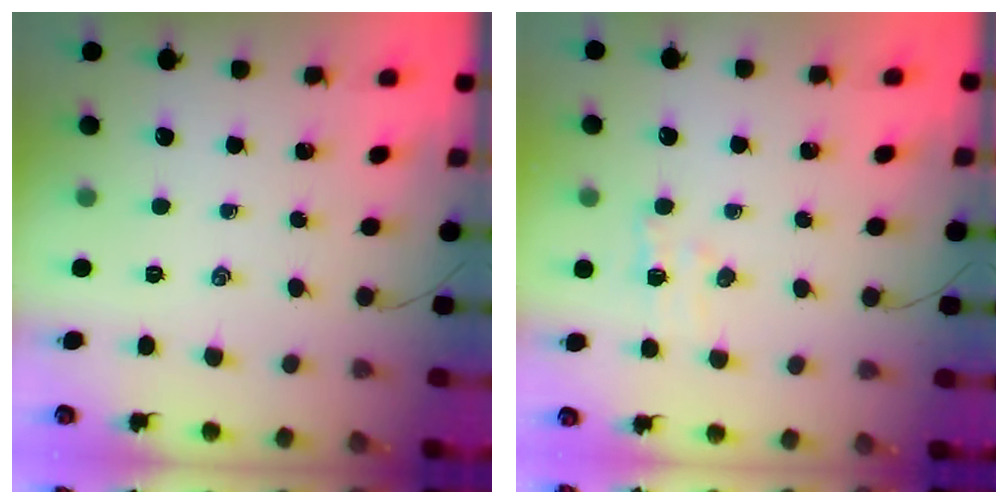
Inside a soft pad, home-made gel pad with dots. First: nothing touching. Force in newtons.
{"total": 4.7, "press": 4.6, "slide": 1.0}